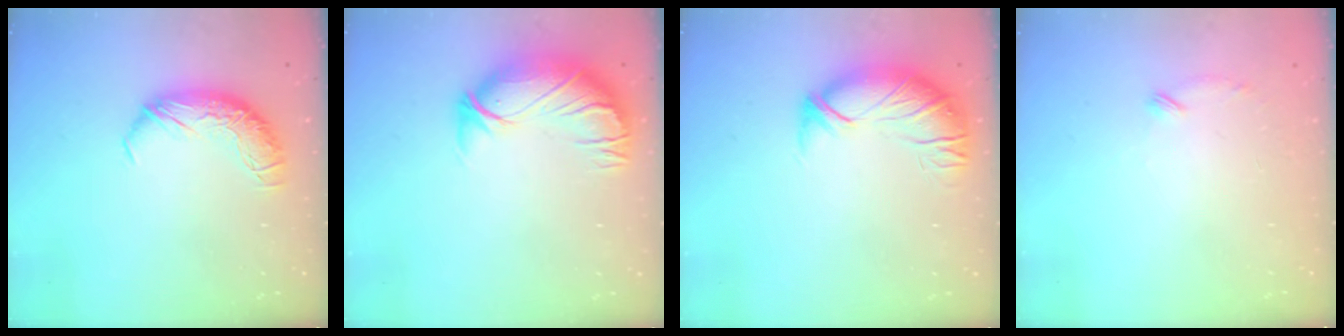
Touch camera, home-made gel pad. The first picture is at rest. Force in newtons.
{"total": 2.9, "press": 0.3, "slide": 2.9}
{"total": 2.9, "press": 1.4, "slide": 2.5}
{"total": 8.3, "press": 8.3, "slide": 0.5}